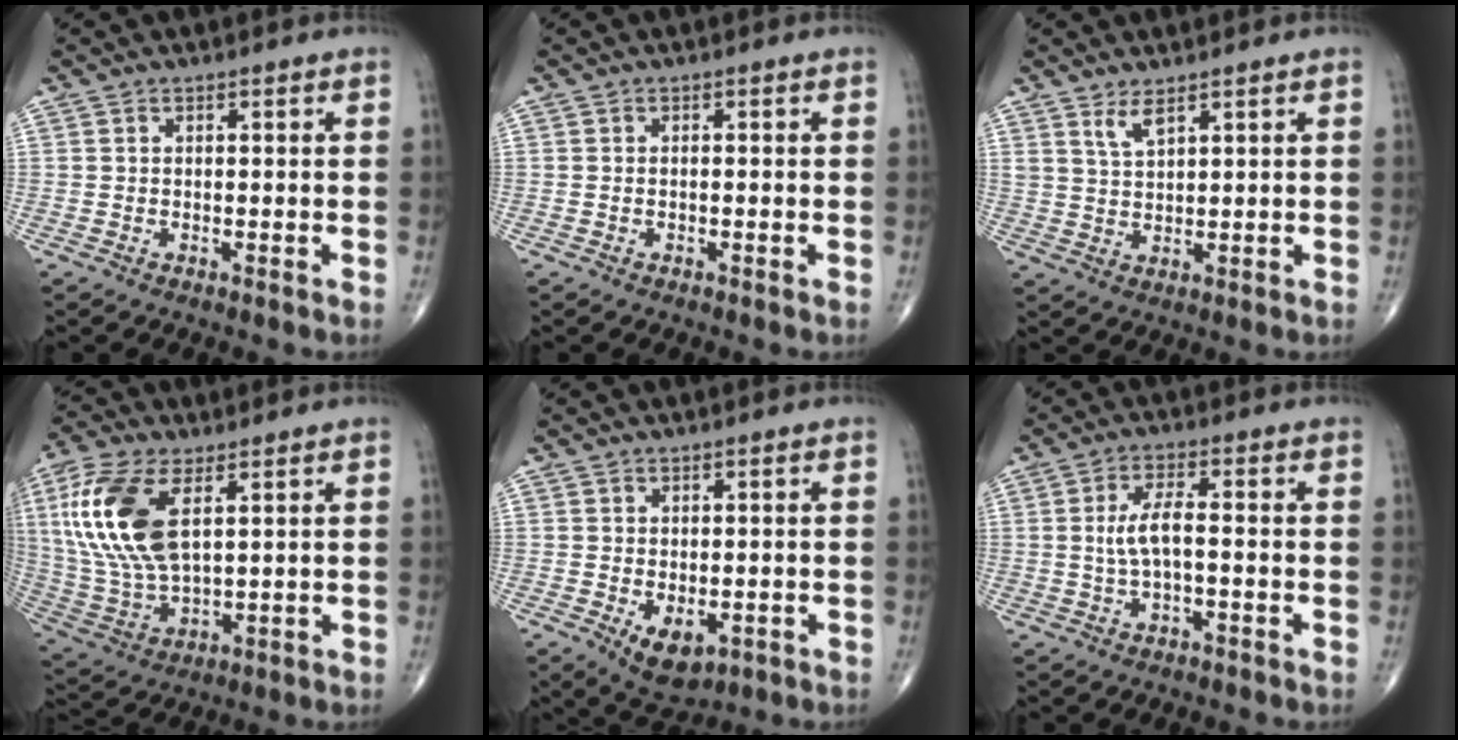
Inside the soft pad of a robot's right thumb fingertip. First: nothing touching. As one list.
[{"total": 0.5, "force": [-0.2, 0.2, 0.5], "torque": [-0.014, 0.005, -0.001]}, {"total": 3.4, "force": [2.4, 1.0, 2.2], "torque": [-0.043, -0.018, 0.051]}, {"total": 17.5, "force": [5.3, 8.5, 14.3], "torque": [-0.316, -0.010, 0.107]}, {"total": 6.3, "force": [-1.8, 3.8, 4.7], "torque": [-0.061, -0.007, -0.015]}, {"total": 5.5, "force": [-0.3, 1.8, 5.2], "torque": [-0.114, 0.015, -0.009]}]